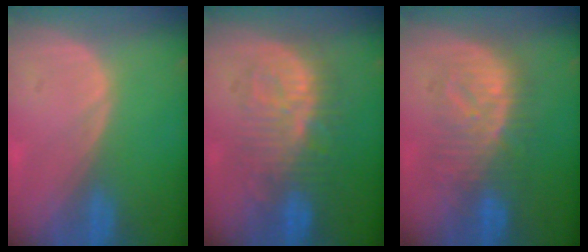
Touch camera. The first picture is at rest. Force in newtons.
{"total": 9.4, "press": 9.2, "slide": 2.2}
{"total": 8.3, "press": 8.2, "slide": 0.8}